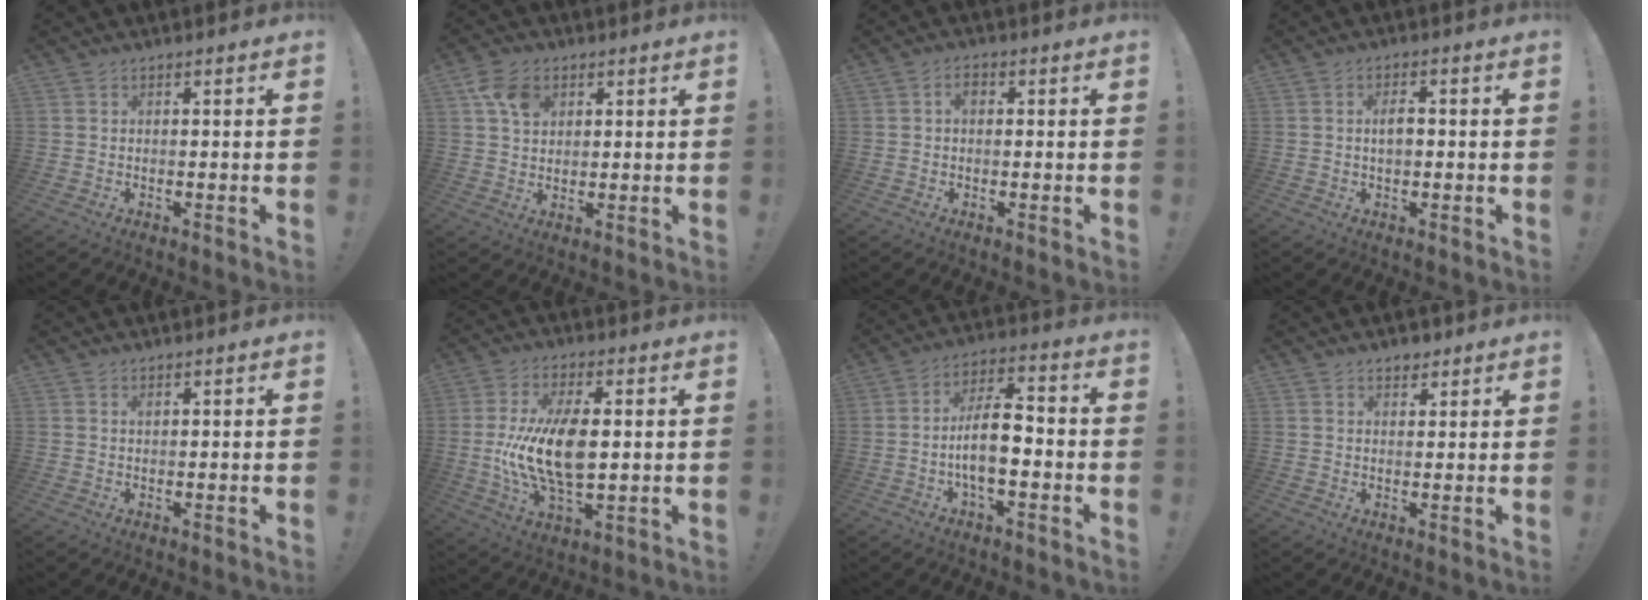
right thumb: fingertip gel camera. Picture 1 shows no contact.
{"total": 8.2, "force": [3.5, 6.1, 4.3], "torque": [-0.060, -0.002, 0.068]}
{"total": 2.4, "force": [0.2, 1.6, 1.7], "torque": [-0.028, 0.007, 0.001]}
{"total": 3.5, "force": [0.3, 2.0, 2.9], "torque": [-0.040, 0.004, 0.000]}
{"total": 0.8, "force": [0.5, 0.3, 0.5], "torque": [-0.003, -0.002, 0.009]}
{"total": 16.9, "force": [0.5, 9.1, 14.2], "torque": [-0.265, -0.010, 0.004]}
{"total": 11.4, "force": [-2.6, 4.8, 10.0], "torque": [-0.183, 0.012, -0.050]}
{"total": 3.0, "force": [2.1, 1.9, 0.8], "torque": [0.001, -0.011, 0.036]}